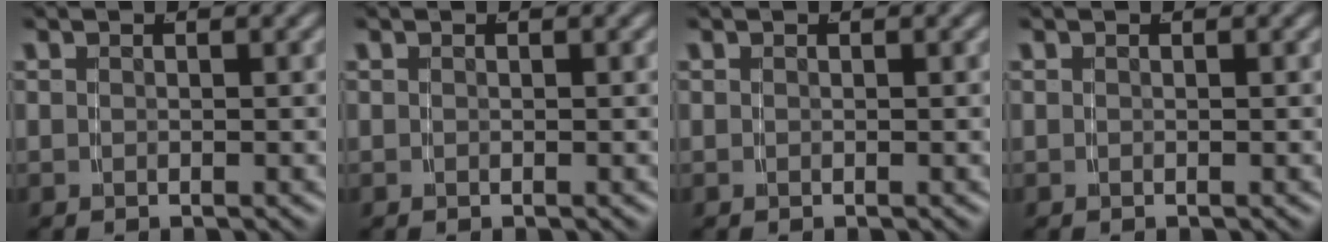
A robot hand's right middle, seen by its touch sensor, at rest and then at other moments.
{"total": 0.0}
{"total": 0.0}
{"total": 0.0}